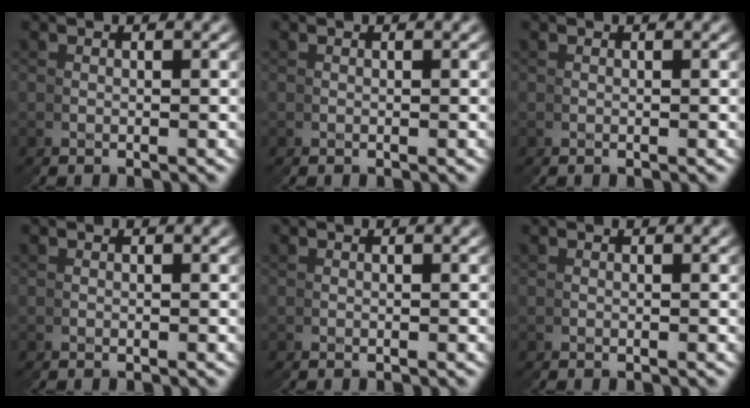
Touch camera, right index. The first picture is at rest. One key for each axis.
{"total": 0.0}
{"total": 0.0}
{"total": 0.0}
{"total": 0.0}
{"total": 0.0}